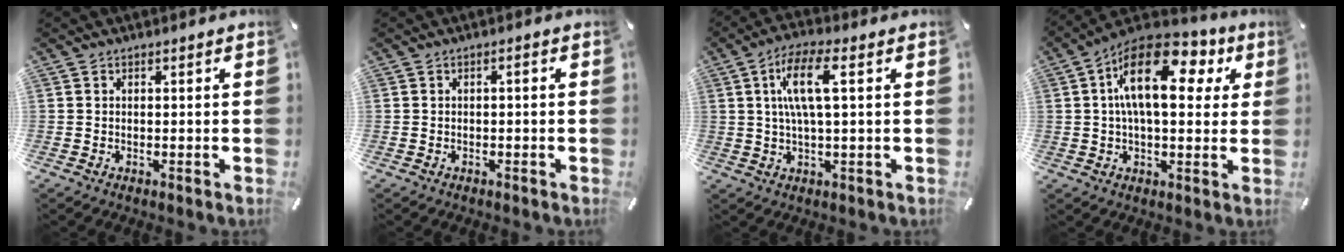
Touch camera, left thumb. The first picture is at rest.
{"total": 1.0, "force": [-0.5, 0.3, 0.8], "torque": [-0.015, 0.002, -0.010]}
{"total": 9.9, "force": [2.2, 2.9, 9.2], "torque": [-0.190, 0.001, 0.033]}
{"total": 18.0, "force": [5.5, 9.1, 14.5], "torque": [-0.248, -0.013, 0.086]}